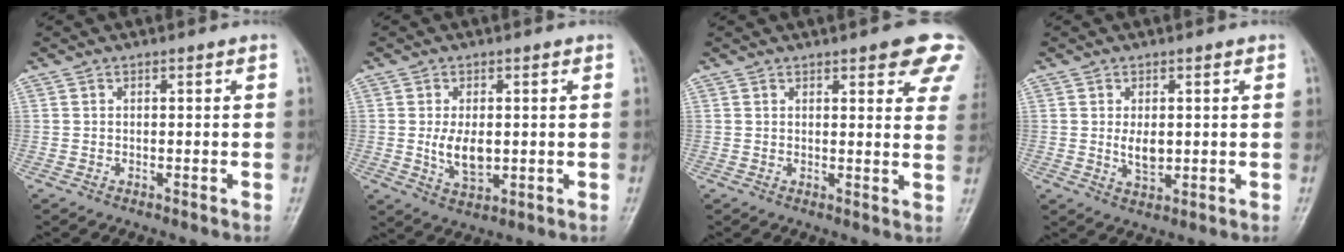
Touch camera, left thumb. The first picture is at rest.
{"total": 6.0, "force": [0.0, 3.4, 4.9], "torque": [-0.082, -0.012, 0.007]}
{"total": 10.4, "force": [6.0, 3.3, 7.7], "torque": [-0.058, -0.021, 0.062]}
{"total": 3.8, "force": [0.4, 2.3, 3.0], "torque": [-0.046, -0.009, 0.011]}